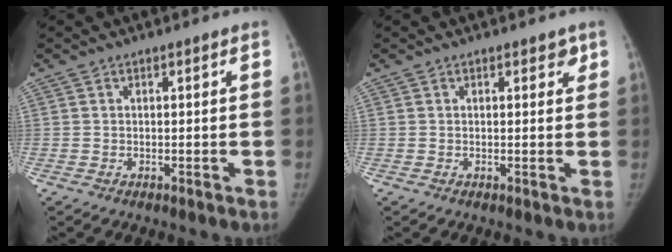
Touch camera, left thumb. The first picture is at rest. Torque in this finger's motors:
{"motor_torque": [0.46, 0.23, 0.20, -0.25, 0.05]}